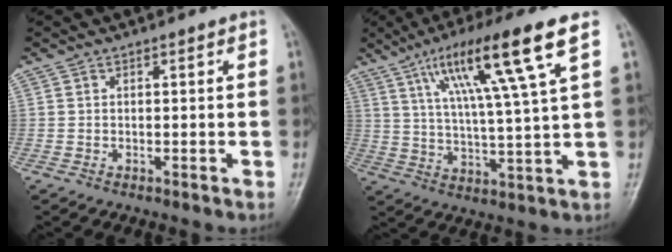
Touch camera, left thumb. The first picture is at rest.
{"total": 16.2, "force": [7.6, 1.0, 14.3], "torque": [-0.253, -0.011, 0.131]}